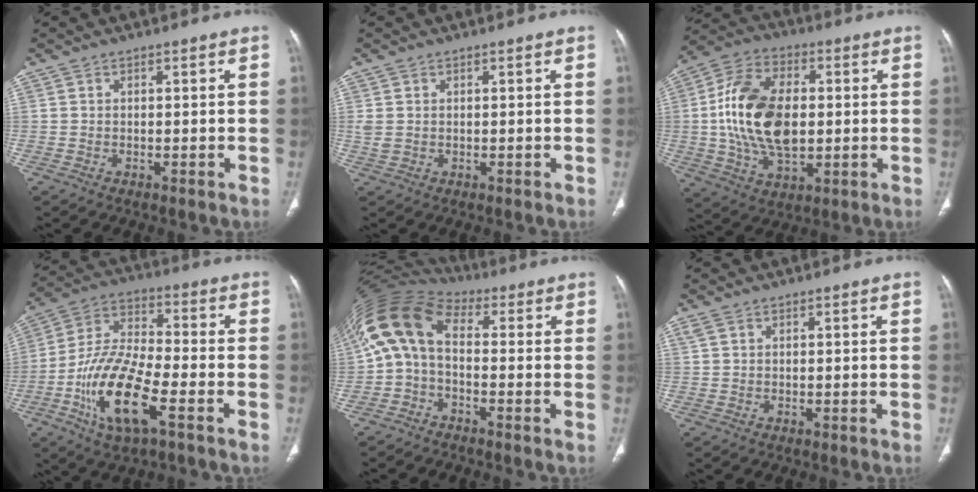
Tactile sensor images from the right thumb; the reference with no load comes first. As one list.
[{"total": 1.7, "force": [0.2, 1.3, 1.1], "torque": [-0.033, 0.002, 0.009]}, {"total": 18.8, "force": [0.8, 11.4, 14.9], "torque": [-0.272, 0.010, 0.016]}, {"total": 16.3, "force": [-6.3, 6.0, 13.7], "torque": [-0.267, 0.025, -0.116]}, {"total": 12.0, "force": [0.1, 6.7, 9.9], "torque": [-0.194, 0.046, -0.016]}, {"total": 0.7, "force": [0.4, 0.3, 0.4], "torque": [-0.013, 0.012, 0.012]}]